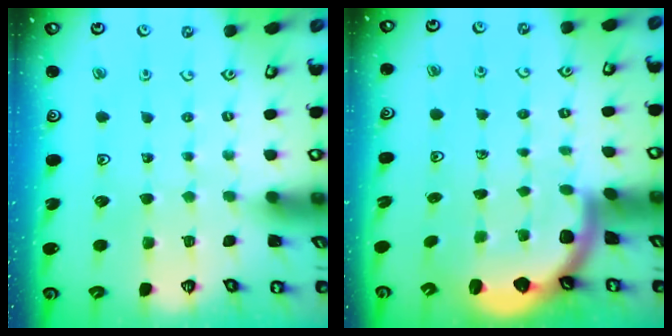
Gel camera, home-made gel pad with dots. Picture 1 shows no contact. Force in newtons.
{"total": 2.2, "press": 2.2, "slide": 0.3}